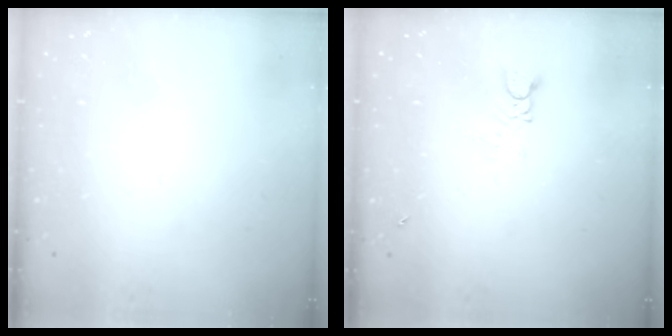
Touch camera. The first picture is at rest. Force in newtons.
{"total": 2.7, "press": 2.7, "slide": 0.3}